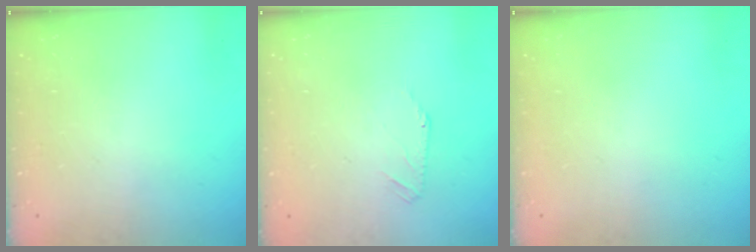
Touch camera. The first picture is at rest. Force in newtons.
{"total": 2.3, "press": 2.2, "slide": 0.5}
{"total": 0.0}